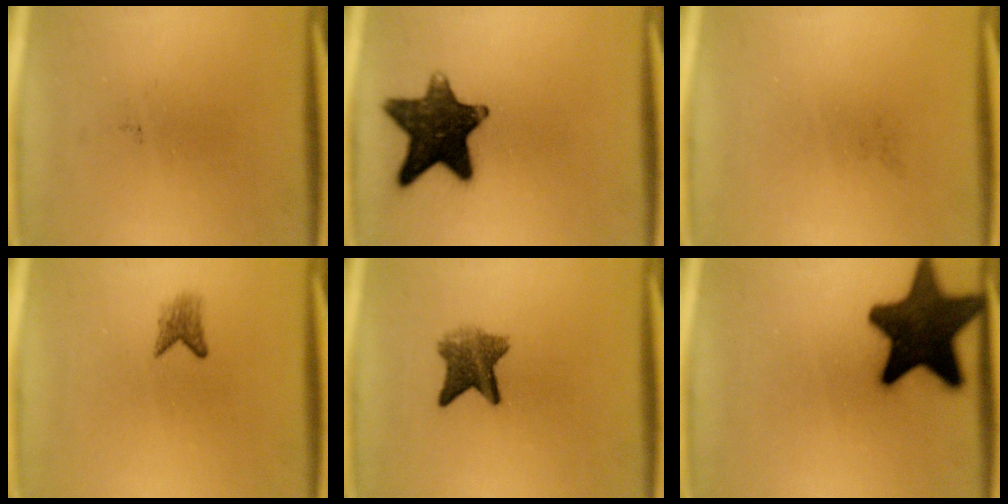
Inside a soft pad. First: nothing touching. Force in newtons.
{"total": 13.4}
{"total": 0.0}
{"total": 1.8}
{"total": 5.9}
{"total": 17.6}